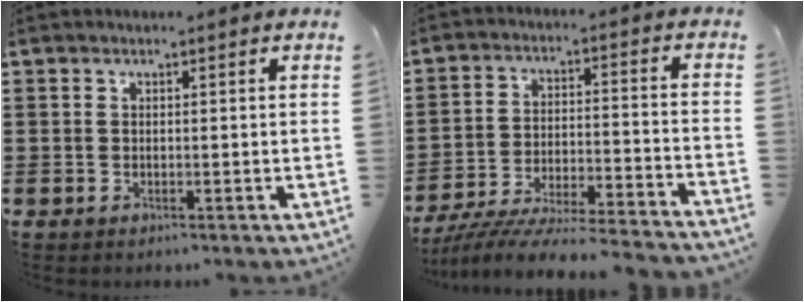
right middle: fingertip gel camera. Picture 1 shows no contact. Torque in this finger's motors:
{"motor_torque": [0.27, -0.08, 0.45, 0.21]}